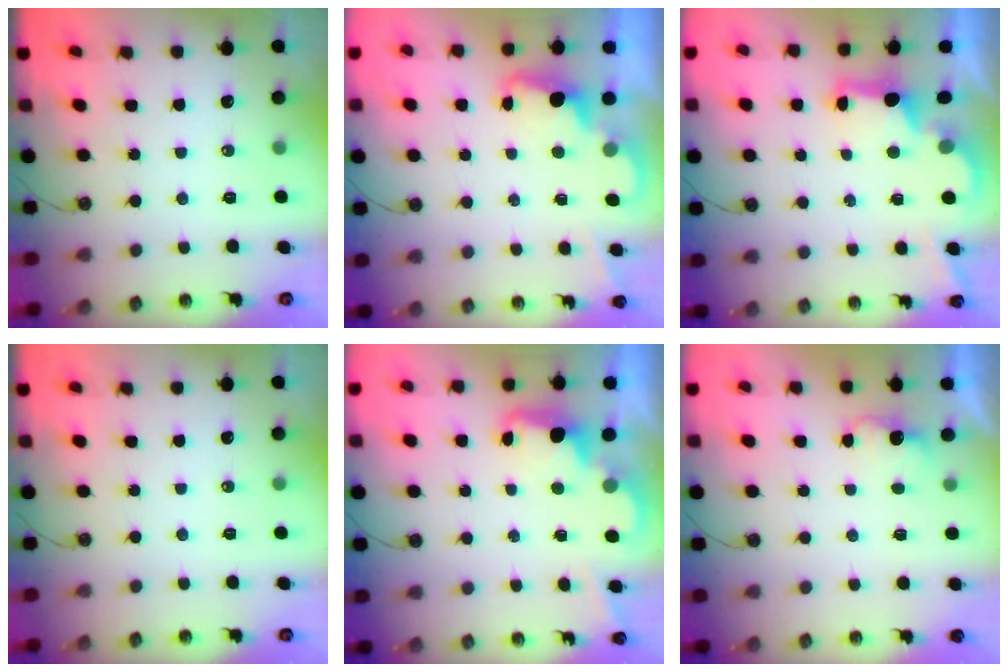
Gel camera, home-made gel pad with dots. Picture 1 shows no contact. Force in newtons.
{"total": 2.5, "press": 2.4, "slide": 0.5}
{"total": 2.6, "press": 2.5, "slide": 0.9}
{"total": 0.0}
{"total": 2.2, "press": 2.2, "slide": 0.5}
{"total": 2.6, "press": 2.5, "slide": 0.9}